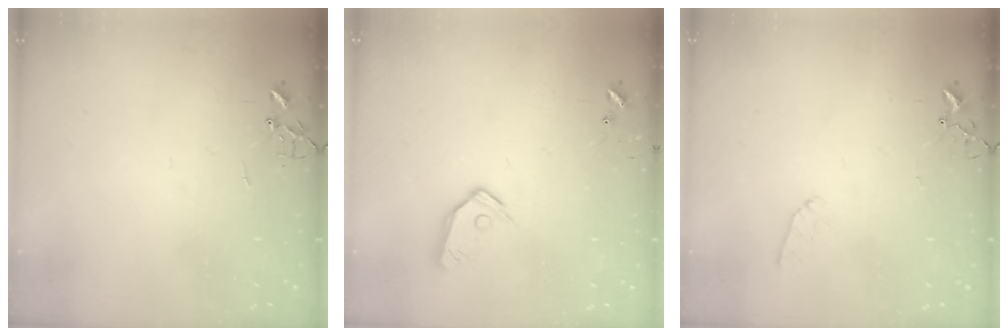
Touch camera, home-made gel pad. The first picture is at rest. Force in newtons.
{"total": 9.8, "press": 9.8, "slide": 0.9}
{"total": 6.6, "press": 6.5, "slide": 0.7}